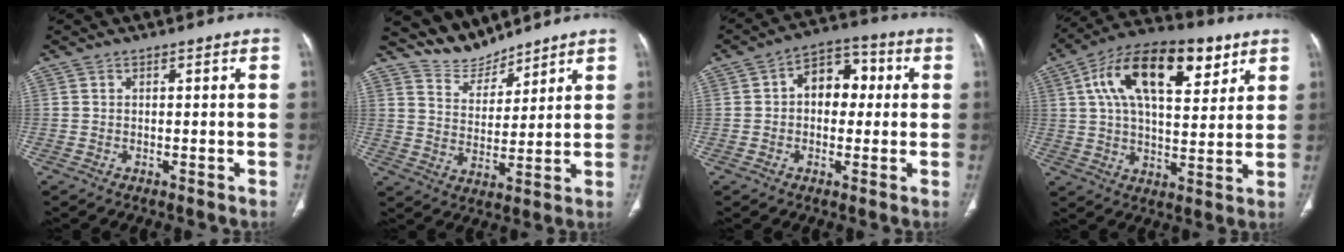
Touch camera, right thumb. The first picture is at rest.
{"total": 7.0, "force": [6.7, 2.1, -0.2], "torque": [0.020, -0.048, 0.140]}
{"total": 9.6, "force": [1.2, 6.7, 6.8], "torque": [-0.064, 0.027, 0.011]}
{"total": 21.0, "force": [8.8, 10.0, 16.2], "torque": [-0.252, 0.000, 0.142]}